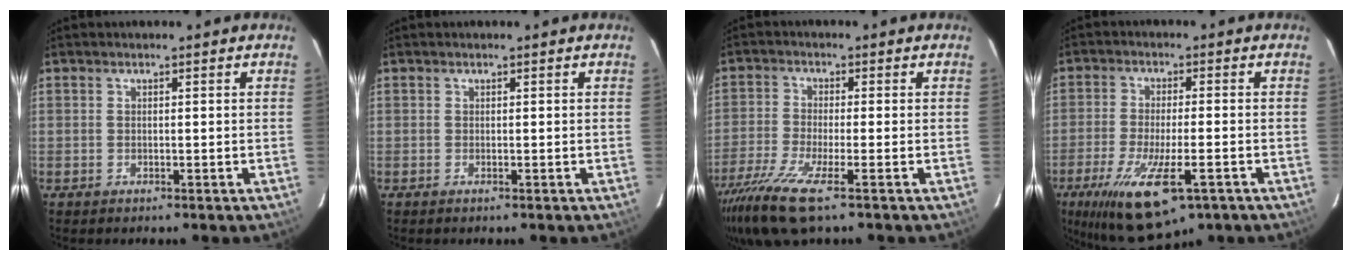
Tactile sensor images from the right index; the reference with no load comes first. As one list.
[{"total": 0.0}, {"total": 10.5, "force": [-7.1, 1.1, 7.6], "torque": [-0.176, -0.040, -0.138]}, {"total": 16.0, "force": [-8.9, 4.8, 12.4], "torque": [-0.249, -0.053, -0.143]}]